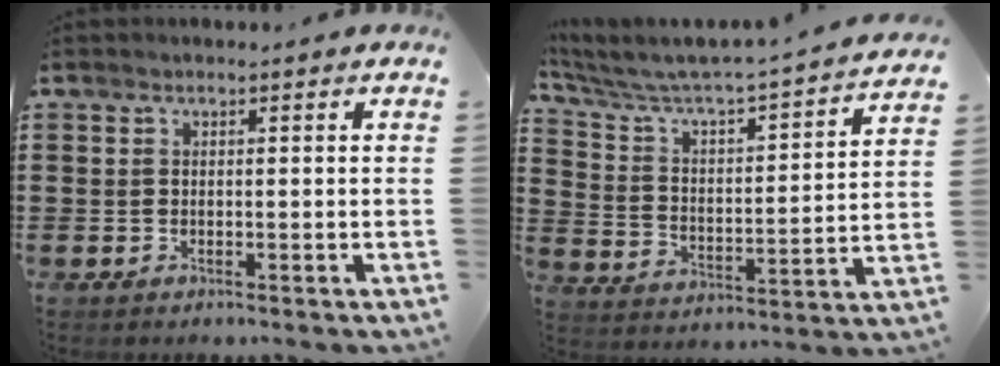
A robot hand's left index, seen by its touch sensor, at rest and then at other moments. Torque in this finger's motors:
{"motor_torque": [1.07, -1.07, 0.53, 0.15]}